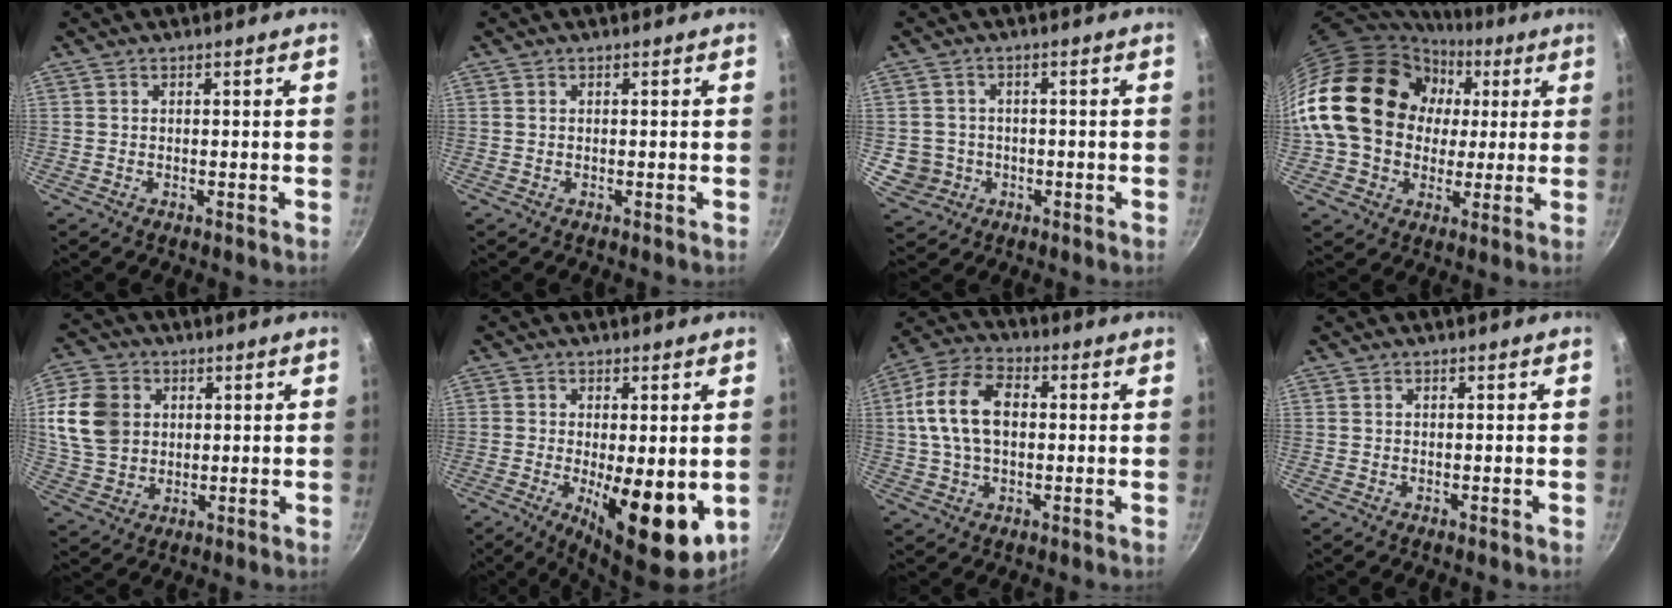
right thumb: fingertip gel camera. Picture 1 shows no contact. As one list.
[{"total": 0.0}, {"total": 5.8, "force": [-0.8, 5.6, 1.3], "torque": [-0.003, 0.013, 0.000]}, {"total": 24.9, "force": [3.1, 19.9, 14.6], "torque": [-0.259, 0.041, 0.059]}, {"total": 12.6, "force": [2.7, 10.2, 6.9], "torque": [-0.116, 0.000, 0.055]}, {"total": 12.9, "force": [-2.4, 4.7, 11.8], "torque": [-0.159, -0.011, -0.022]}, {"total": 13.3, "force": [1.4, 8.4, 10.1], "torque": [-0.179, 0.023, 0.015]}, {"total": 0.0}]